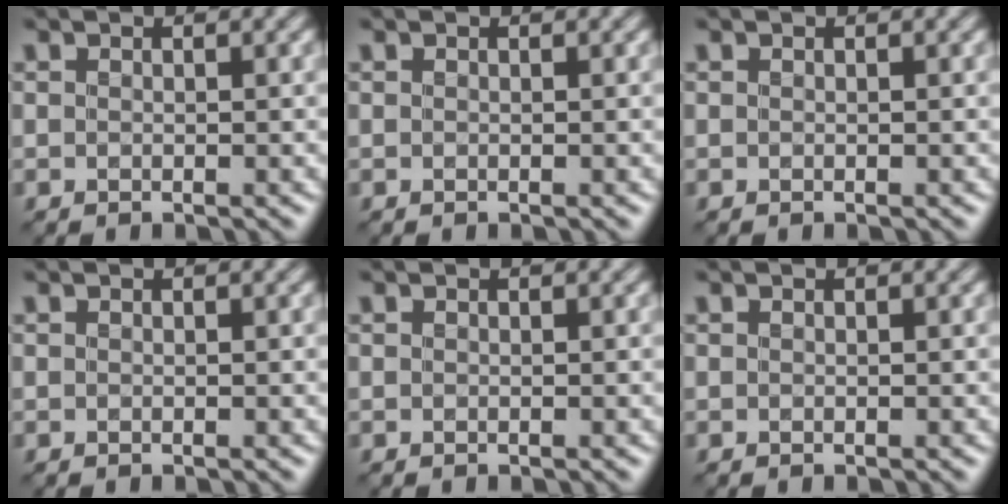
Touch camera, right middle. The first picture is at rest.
{"total": 0.0}
{"total": 0.0}
{"total": 0.0}
{"total": 0.0}
{"total": 0.0}